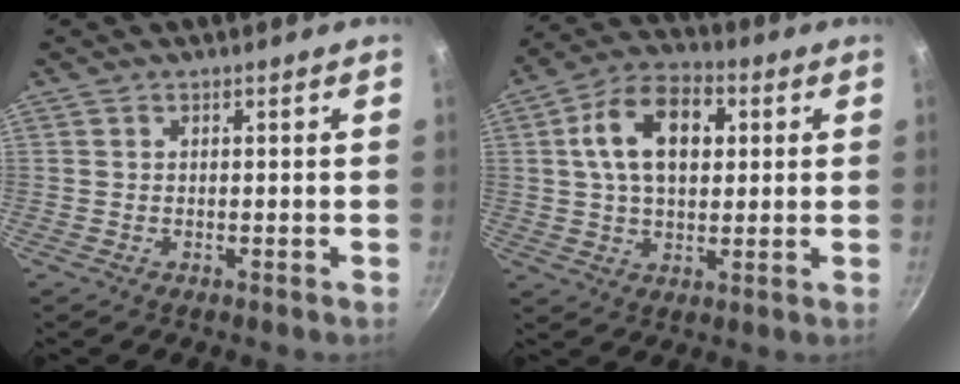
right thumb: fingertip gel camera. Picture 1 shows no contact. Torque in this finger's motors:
{"motor_torque": [-0.12, 2.65, 1.54, 0.43, 0.13]}